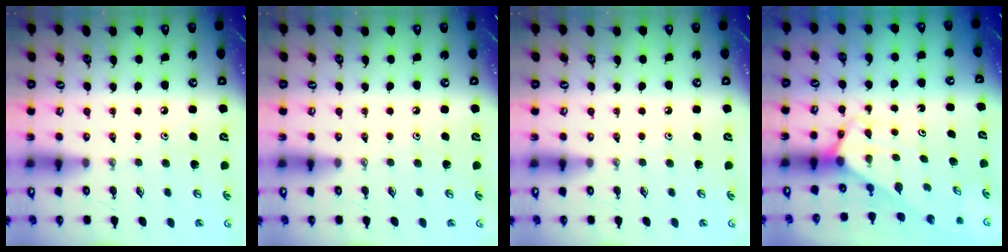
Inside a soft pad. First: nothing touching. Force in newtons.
{"total": 0.0}
{"total": 0.0}
{"total": 2.5, "press": 2.5, "slide": 0.2}